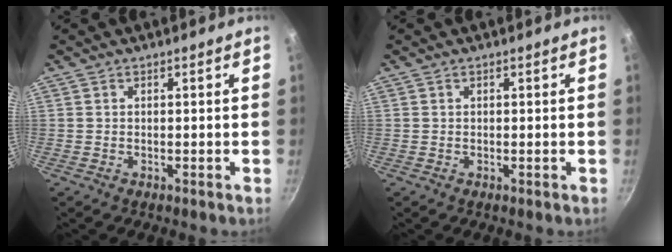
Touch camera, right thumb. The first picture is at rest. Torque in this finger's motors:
{"motor_torque": [-0.41, 0.03, 0.21, 0.00, 0.04]}